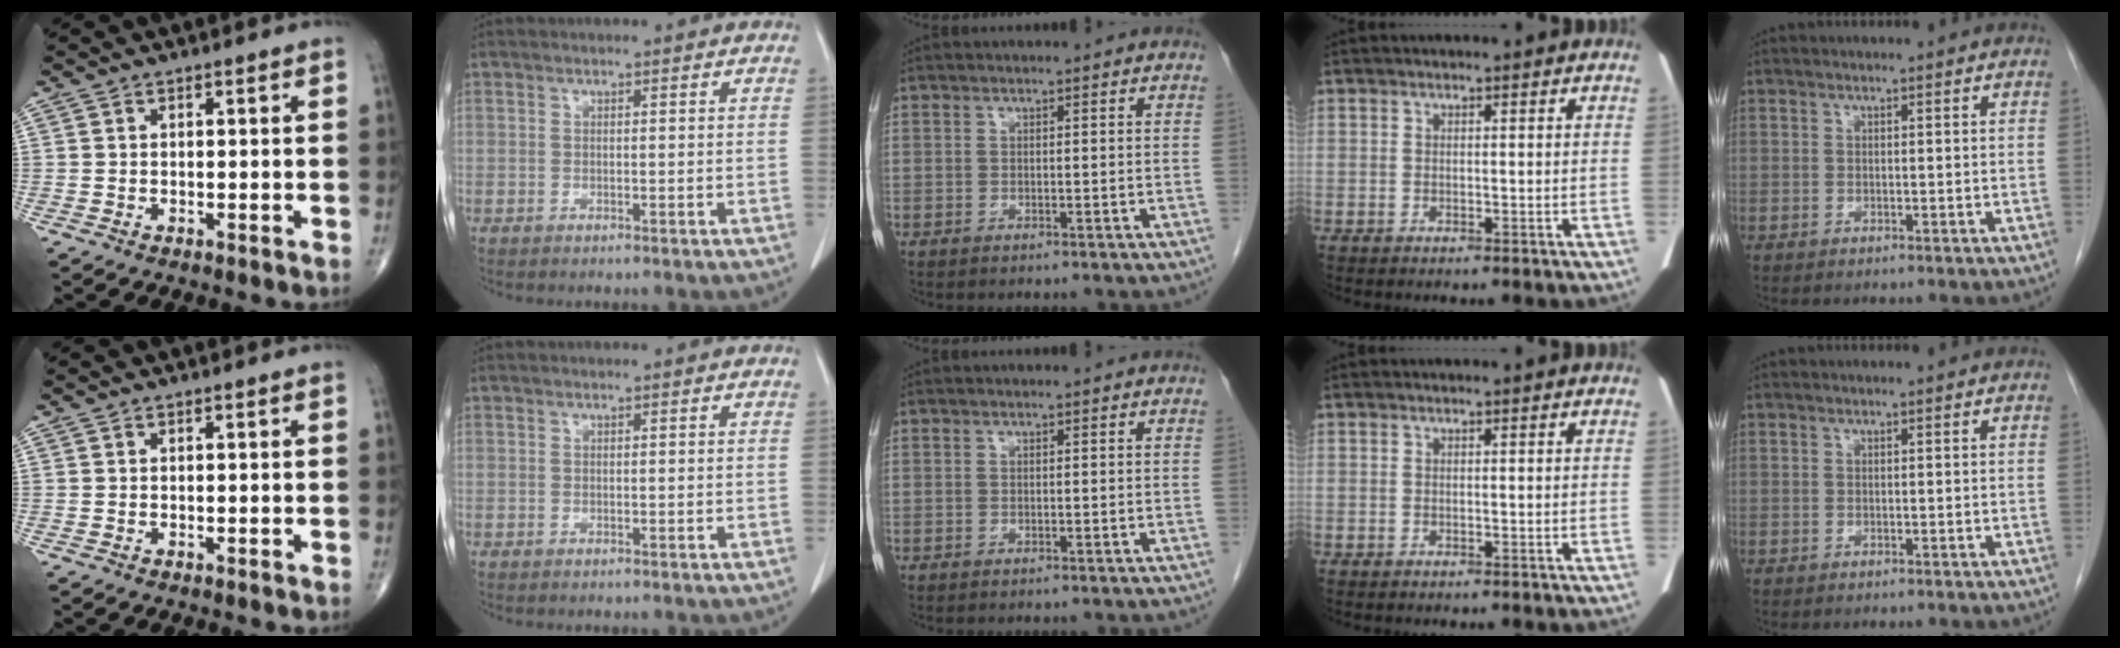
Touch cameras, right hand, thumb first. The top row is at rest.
{}